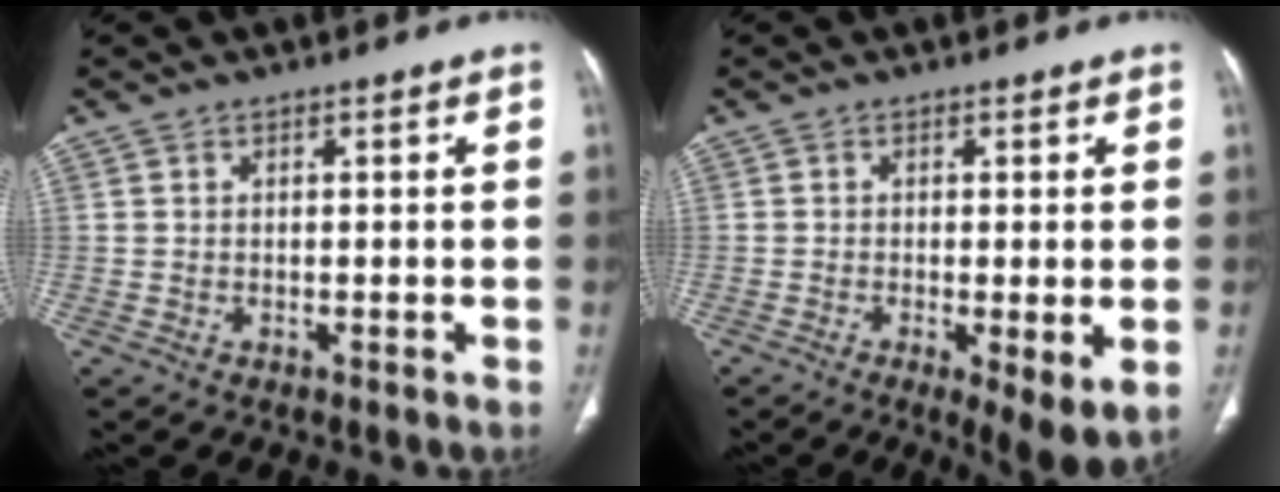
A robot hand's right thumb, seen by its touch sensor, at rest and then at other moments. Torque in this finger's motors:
{"motor_torque": [0.08, 0.22, 0.04, -0.07, 0.02]}